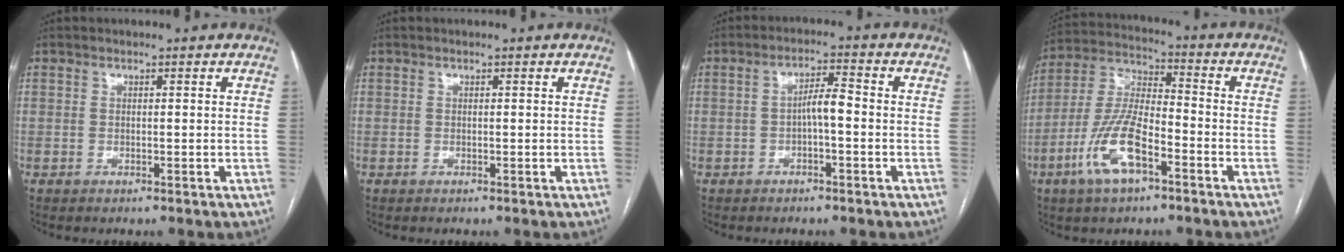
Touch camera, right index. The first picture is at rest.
{"total": 0.0}
{"total": 3.6, "force": [-0.7, 0.7, 3.5], "torque": [-0.058, 0.013, -0.010]}
{"total": 12.0, "force": [-5.5, 3.4, 10.0], "torque": [-0.216, 0.001, -0.106]}